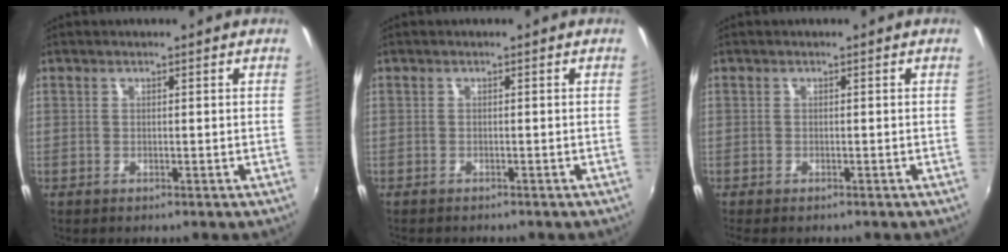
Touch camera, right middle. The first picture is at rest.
{"total": 1.4, "force": [-1.4, 0.1, 0.4], "torque": [-0.015, -0.008, -0.019]}
{"total": 1.5, "force": [-1.2, 0.2, 0.8], "torque": [-0.019, -0.010, -0.018]}